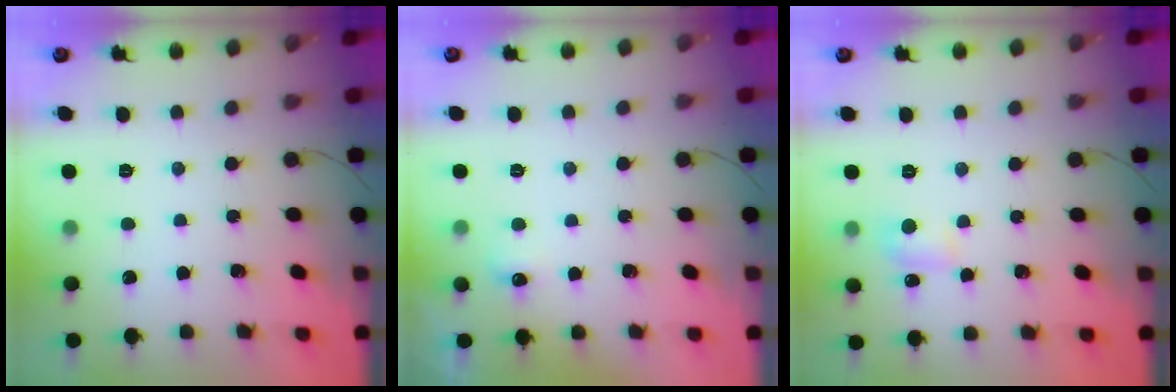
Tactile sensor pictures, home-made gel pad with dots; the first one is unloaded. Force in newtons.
{"total": 8.9, "press": 3.0, "slide": 8.4}
{"total": 6.8, "press": 6.6, "slide": 1.7}